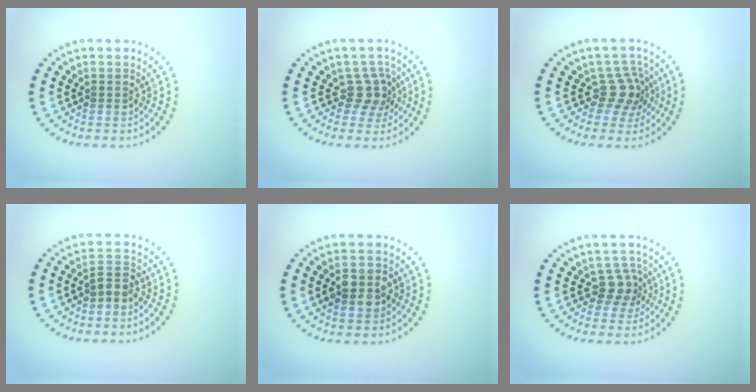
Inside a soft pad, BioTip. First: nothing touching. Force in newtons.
{"total": 2.6, "press": 2.0, "slide": 1.6}
{"total": 2.9, "press": 2.2, "slide": 1.9}
{"total": 1.5, "press": 1.3, "slide": 0.8}
{"total": 3.8, "press": 3.8, "slide": 0.1}
{"total": 2.5, "press": 1.9, "slide": 1.5}